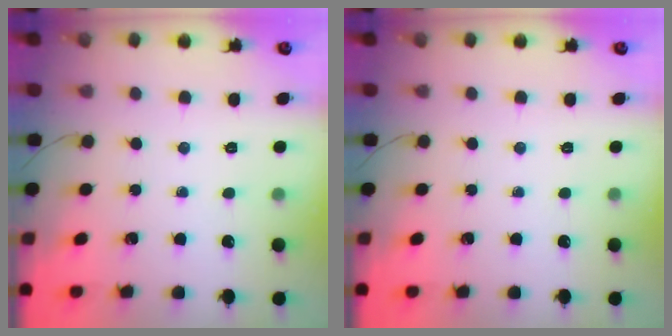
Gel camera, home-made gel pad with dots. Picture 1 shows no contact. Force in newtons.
{"total": 0.0}